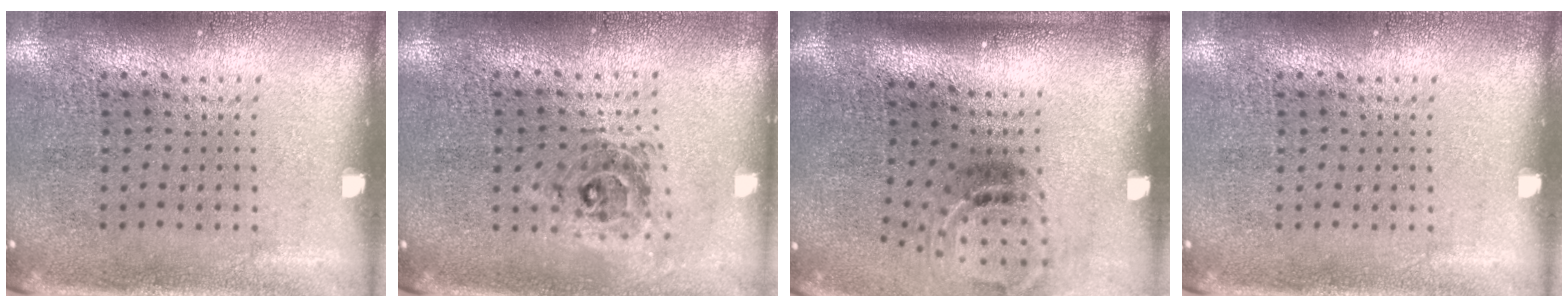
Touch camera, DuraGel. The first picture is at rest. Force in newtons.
{"total": 0.7, "press": 0.7, "slide": 0.1}
{"total": 1.7, "press": 1.0, "slide": 1.3}
{"total": 0.0}